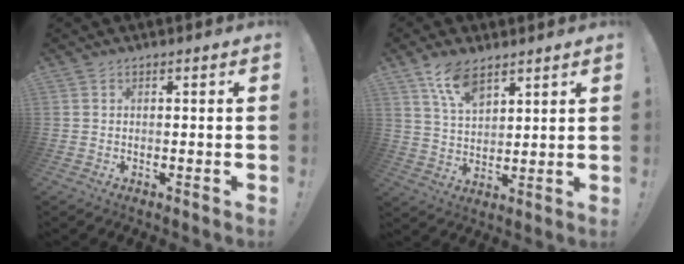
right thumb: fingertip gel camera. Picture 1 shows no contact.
{"total": 9.6, "force": [6.7, 4.1, 5.5], "torque": [-0.103, -0.031, 0.125]}